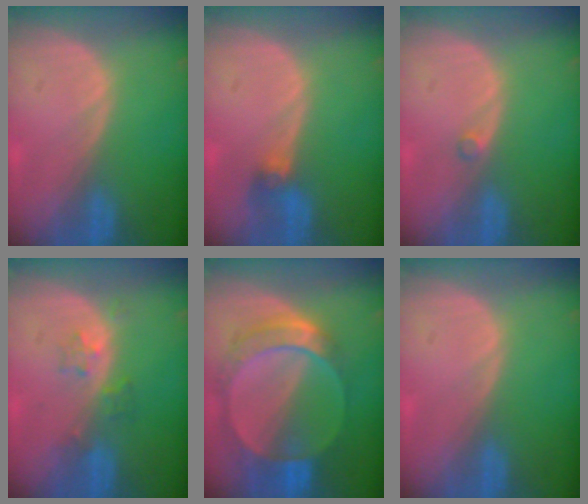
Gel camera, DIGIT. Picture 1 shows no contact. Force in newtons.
{"total": 2.8, "press": 2.6, "slide": 1.1}
{"total": 0.7, "press": 0.7, "slide": 0.1}
{"total": 2.6, "press": 2.6, "slide": 0.2}
{"total": 8.9, "press": 7.9, "slide": 4.0}
{"total": 0.0}